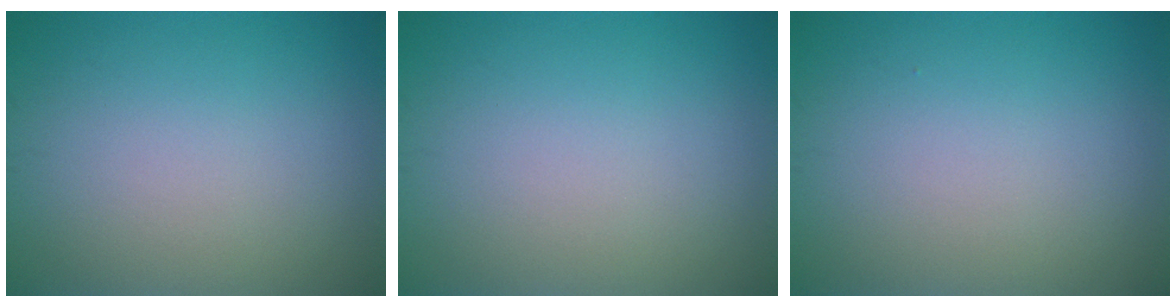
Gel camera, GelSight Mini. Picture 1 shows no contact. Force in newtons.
{"total": 0.0}
{"total": 0.0}